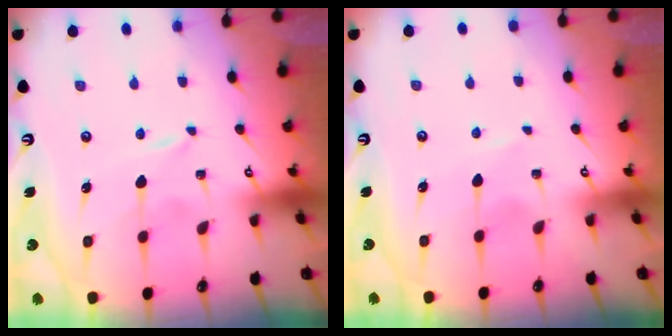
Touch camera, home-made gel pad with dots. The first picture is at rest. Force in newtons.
{"total": 1.4, "press": 1.4, "slide": 0.2}